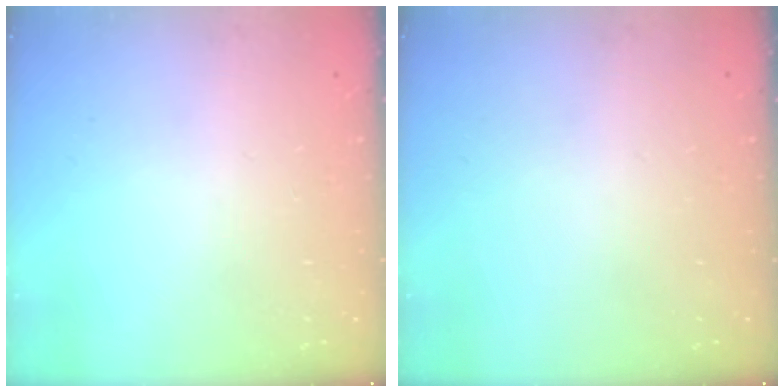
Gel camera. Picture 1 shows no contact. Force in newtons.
{"total": 0.0}